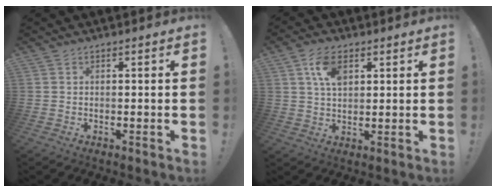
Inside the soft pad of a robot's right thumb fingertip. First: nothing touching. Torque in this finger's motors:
{"motor_torque": [0.51, 0.58, 1.01, -0.10, 0.11]}